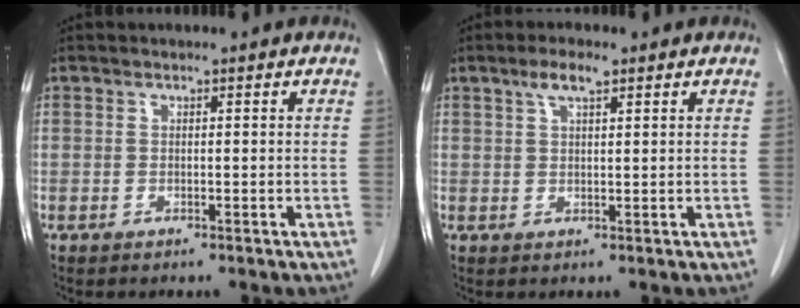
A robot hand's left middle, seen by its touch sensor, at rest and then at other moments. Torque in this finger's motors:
{"motor_torque": [0.34, -0.09, 0.03, 0.01]}